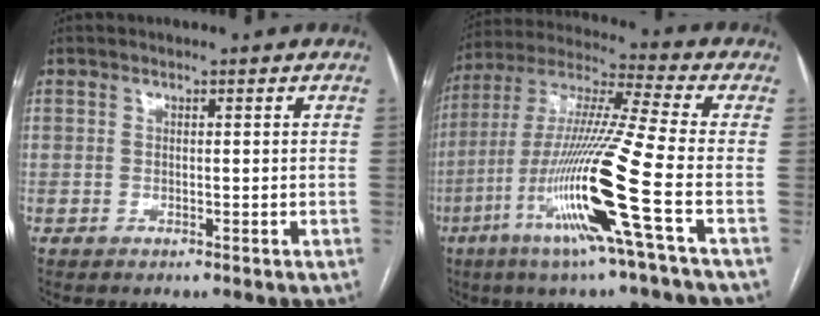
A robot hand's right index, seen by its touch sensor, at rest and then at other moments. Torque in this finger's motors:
{"motor_torque": [2.14, 0.00, 1.05, 0.21]}